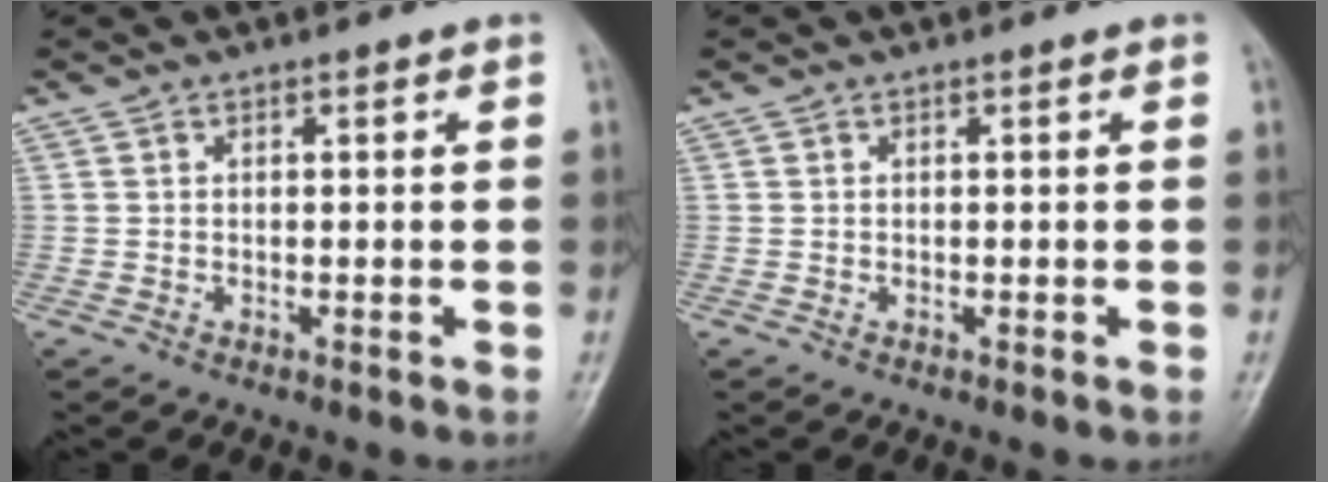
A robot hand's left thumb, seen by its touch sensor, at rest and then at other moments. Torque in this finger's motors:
{"motor_torque": [-0.02, 0.03, -0.01, -0.03, 0.00]}